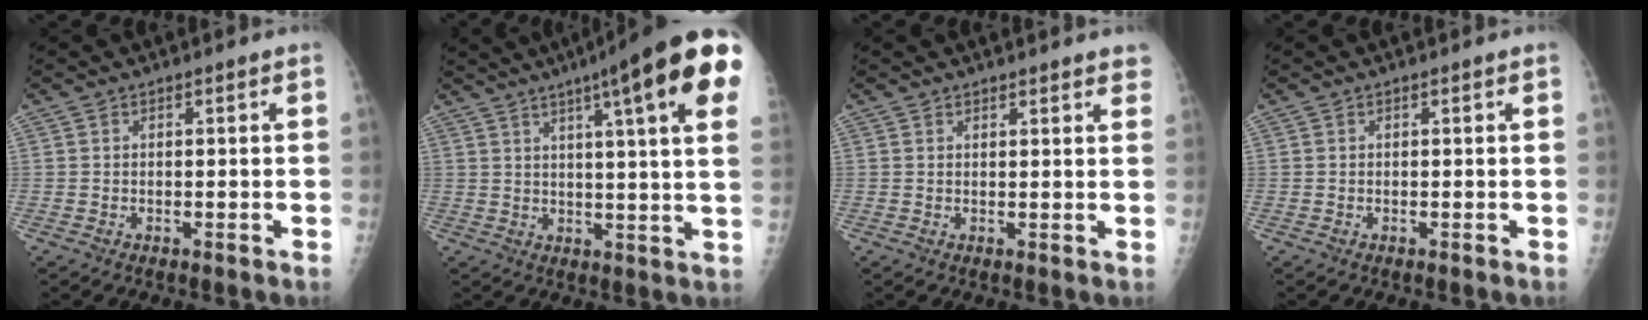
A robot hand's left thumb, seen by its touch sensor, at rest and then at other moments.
{"total": 21.3, "force": [11.0, 2.5, 18.1], "torque": [-0.238, -0.014, 0.130]}
{"total": 4.0, "force": [3.6, 1.2, 1.3], "torque": [0.011, -0.010, 0.034]}
{"total": 0.0}